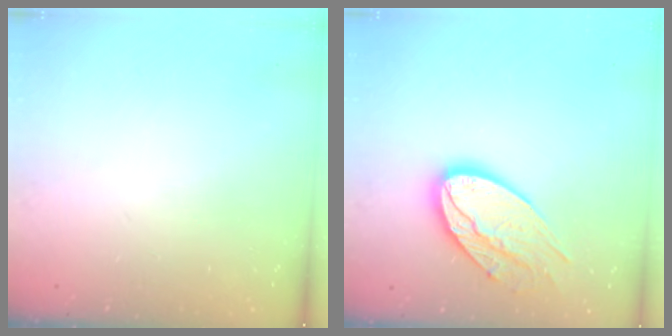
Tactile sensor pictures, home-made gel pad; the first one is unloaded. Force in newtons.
{"total": 17.9, "press": 17.9, "slide": 1.4}